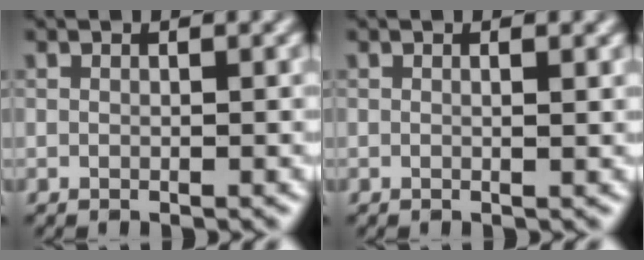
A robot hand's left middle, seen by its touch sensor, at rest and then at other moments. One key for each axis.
{"total": 1.2, "fx": 0.3, "fy": 0.4, "fz": 1.1, "tx": -0.012, "ty": 0.001, "tz": -0.002}